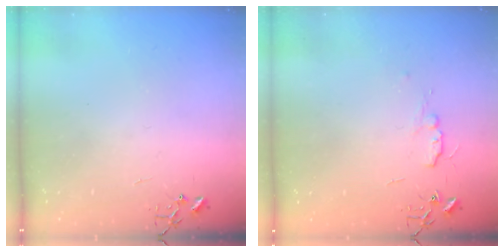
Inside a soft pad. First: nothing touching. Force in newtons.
{"total": 5.6, "press": 5.5, "slide": 0.7}